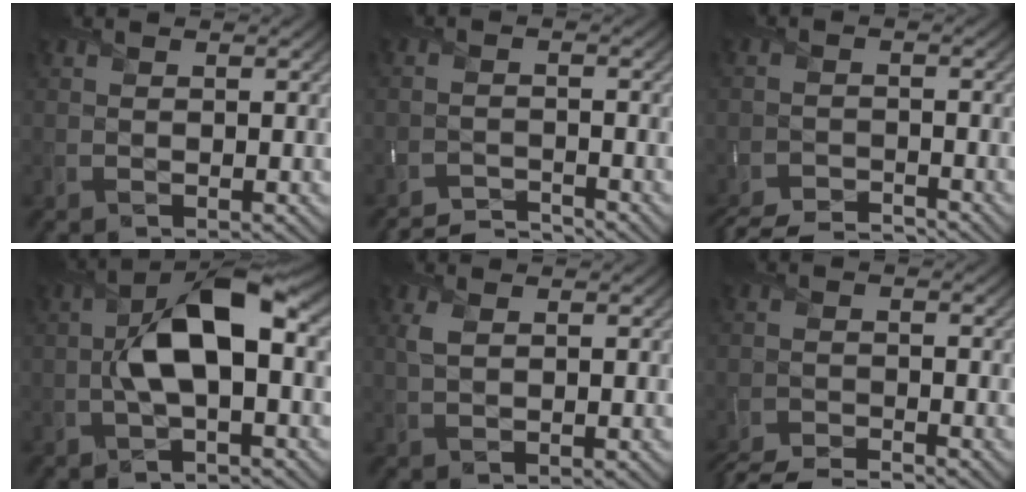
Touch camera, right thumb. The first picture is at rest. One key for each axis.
{"total": 4.0, "fx": -4.0, "fy": 0.4, "fz": 0.7, "tx": -0.007, "ty": -0.002, "tz": -0.077}
{"total": 7.1, "fx": -6.8, "fy": 1.0, "fz": 1.9, "tx": -0.036, "ty": -0.009, "tz": -0.115}
{"total": 9.6, "fx": 0.1, "fy": 4.0, "fz": 8.7, "tx": -0.167, "ty": 0.012, "tz": -0.001}
{"total": 1.6, "fx": 0.7, "fy": 0.7, "fz": 1.2, "tx": -0.034, "ty": 0.001, "tz": 0.016}
{"total": 5.7, "fx": -5.4, "fy": 0.6, "fz": 1.8, "tx": -0.037, "ty": -0.010, "tz": -0.097}